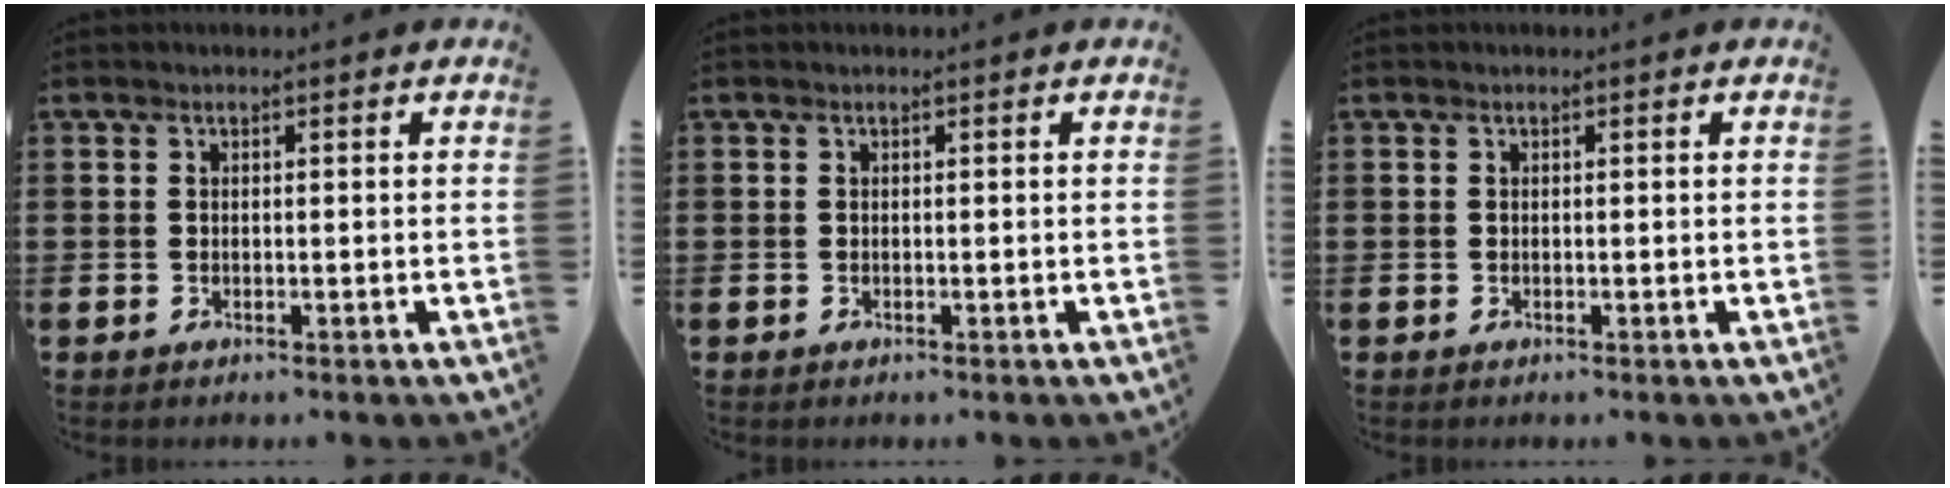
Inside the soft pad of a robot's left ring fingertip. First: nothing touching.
{"total": 0.0}
{"total": 0.0}